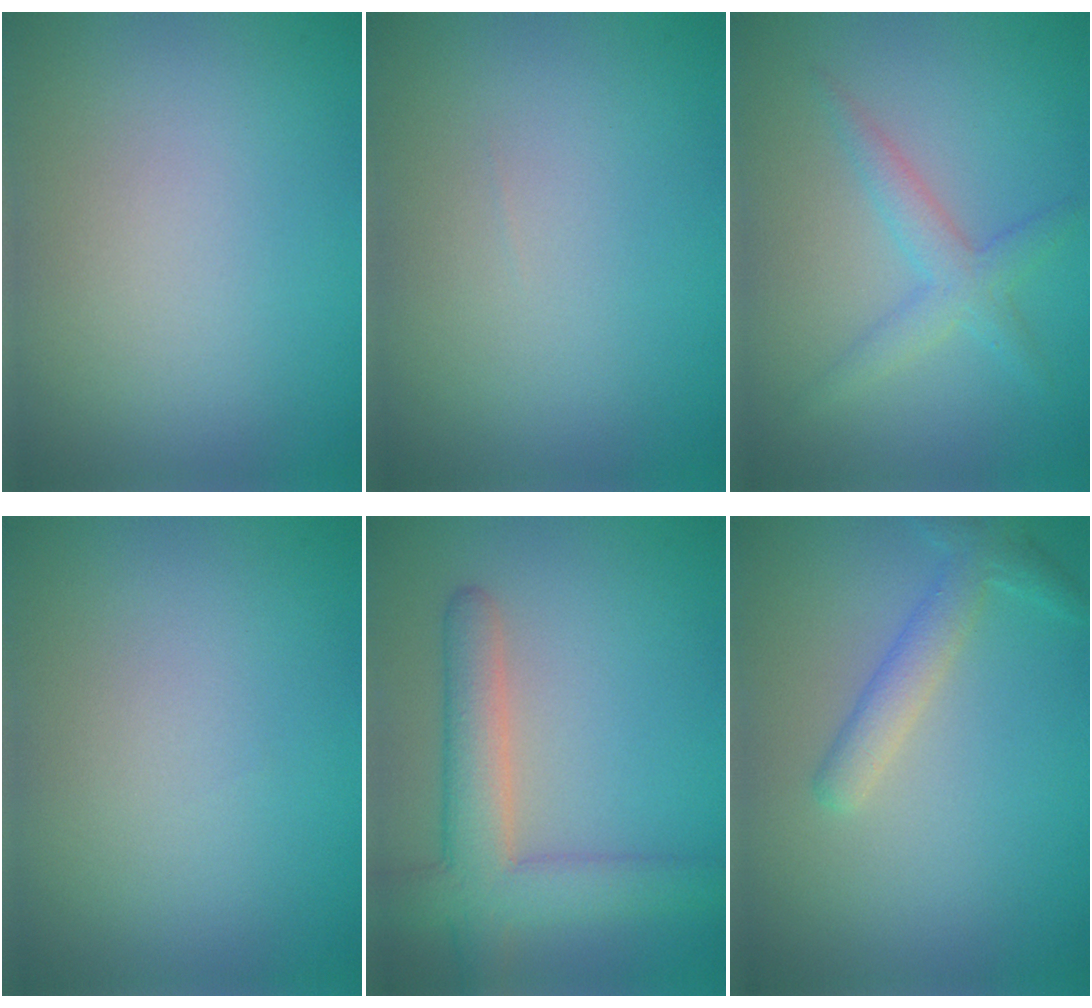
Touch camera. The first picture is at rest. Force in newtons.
{"total": 0.0}
{"total": 2.5, "press": 2.5, "slide": 0.1}
{"total": 0.0}
{"total": 5.8, "press": 5.8, "slide": 0.5}
{"total": 2.6, "press": 2.5, "slide": 0.1}